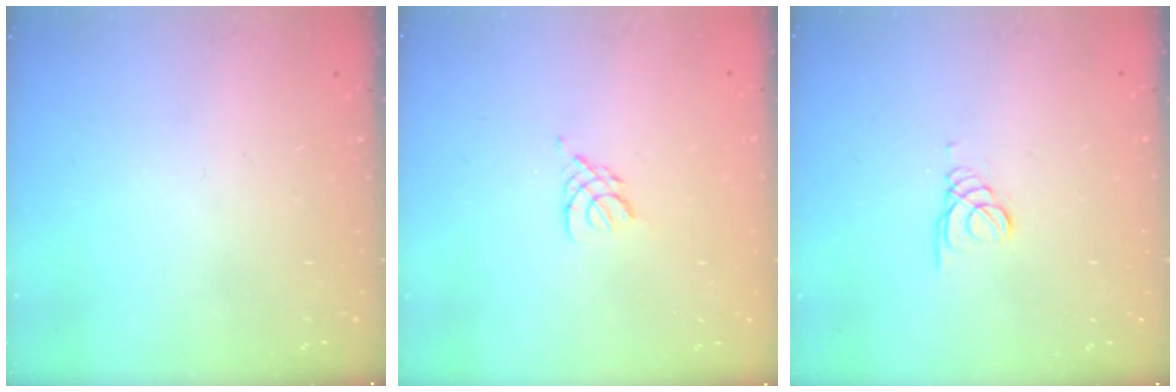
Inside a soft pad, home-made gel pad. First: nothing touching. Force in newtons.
{"total": 2.9, "press": 2.8, "slide": 0.6}
{"total": 1.0, "press": 1.0, "slide": 0.1}